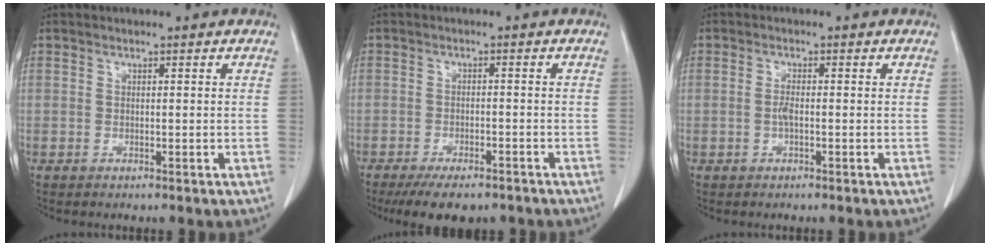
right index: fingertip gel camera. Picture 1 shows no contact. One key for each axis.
{"total": 8.0, "fx": -6.3, "fy": 2.9, "fz": 4.1, "tx": -0.055, "ty": -0.005, "tz": -0.092}
{"total": 1.6, "fx": -0.3, "fy": 0.3, "fz": 1.5, "tx": -0.033, "ty": 0.000, "tz": -0.007}